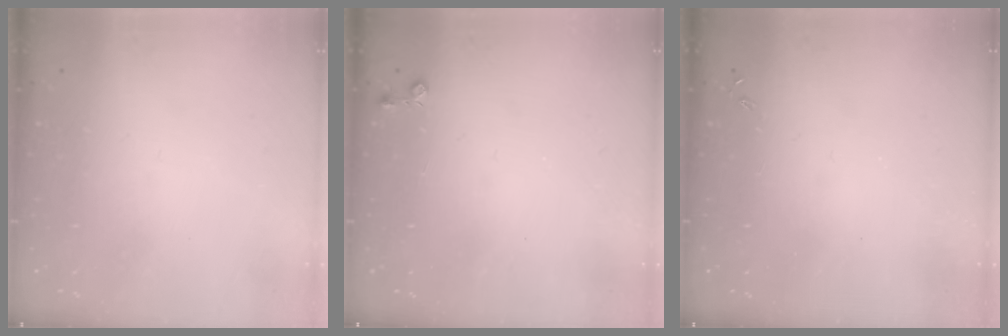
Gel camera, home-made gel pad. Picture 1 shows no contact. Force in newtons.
{"total": 3.9, "press": 3.9, "slide": 0.6}
{"total": 0.0}